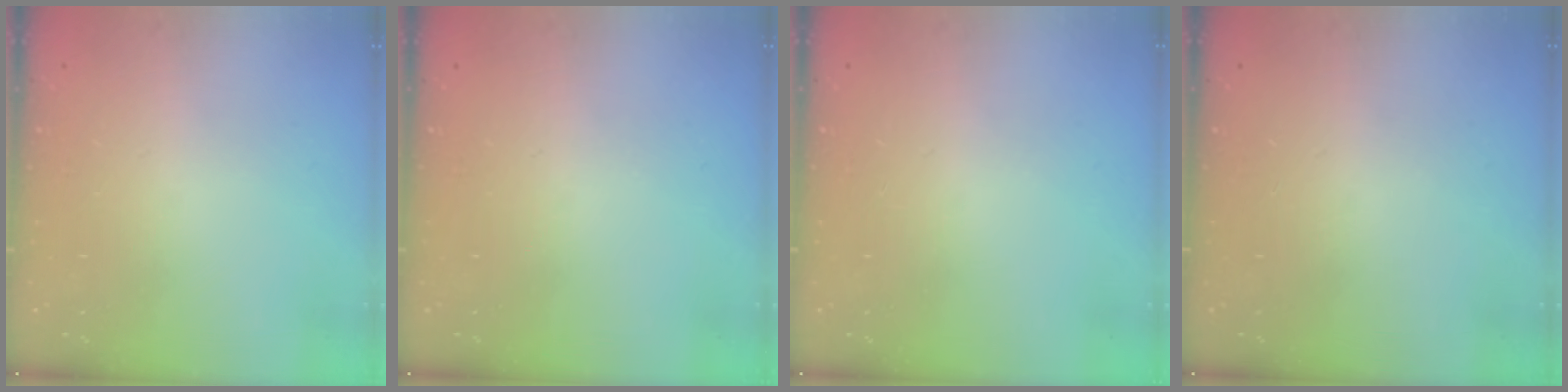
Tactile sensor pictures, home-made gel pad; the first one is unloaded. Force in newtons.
{"total": 0.0}
{"total": 0.0}
{"total": 0.0}